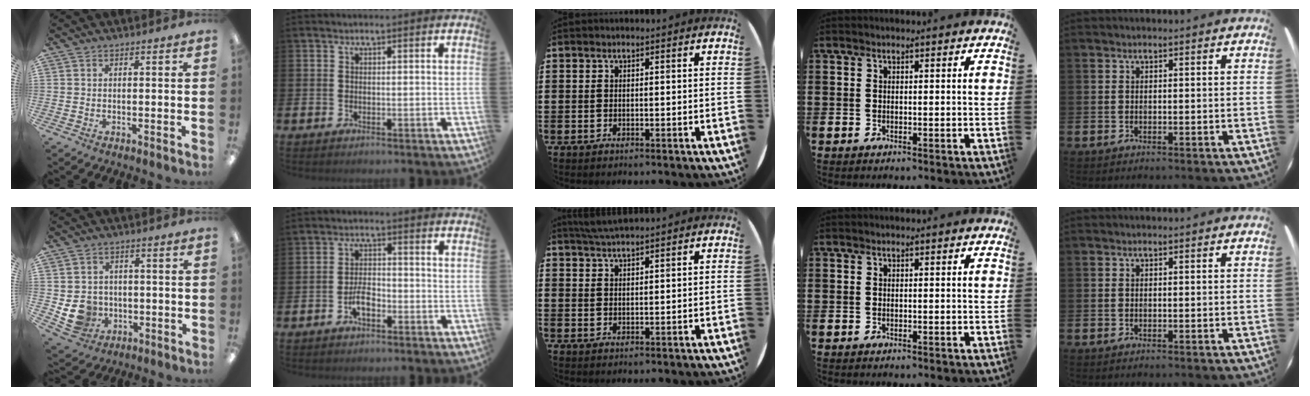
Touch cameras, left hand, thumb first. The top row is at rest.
{"thumb": {"total": 8.0, "force": [-1.1, 7.5, 2.5], "torque": [-0.067, 0.005, -0.013]}, "index": {"total": 3.4, "force": [-1.7, 1.5, 2.5], "torque": [-0.040, 0.006, -0.032]}, "middle": {"total": 2.3, "force": [2.3, -0.1, 0.6], "torque": [-0.016, -0.001, 0.043]}}